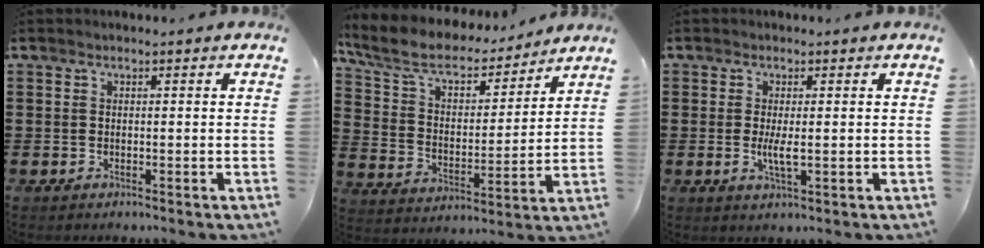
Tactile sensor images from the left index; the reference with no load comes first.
{"total": 8.0, "force": [6.6, 2.9, 3.6], "torque": [-0.100, -0.036, 0.112]}
{"total": 3.1, "force": [-0.2, 0.6, 3.1], "torque": [-0.061, -0.006, -0.006]}